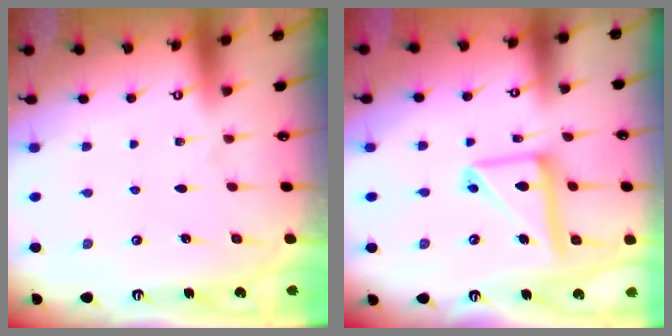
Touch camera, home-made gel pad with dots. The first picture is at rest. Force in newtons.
{"total": 14.1, "press": 14.1, "slide": 1.5}